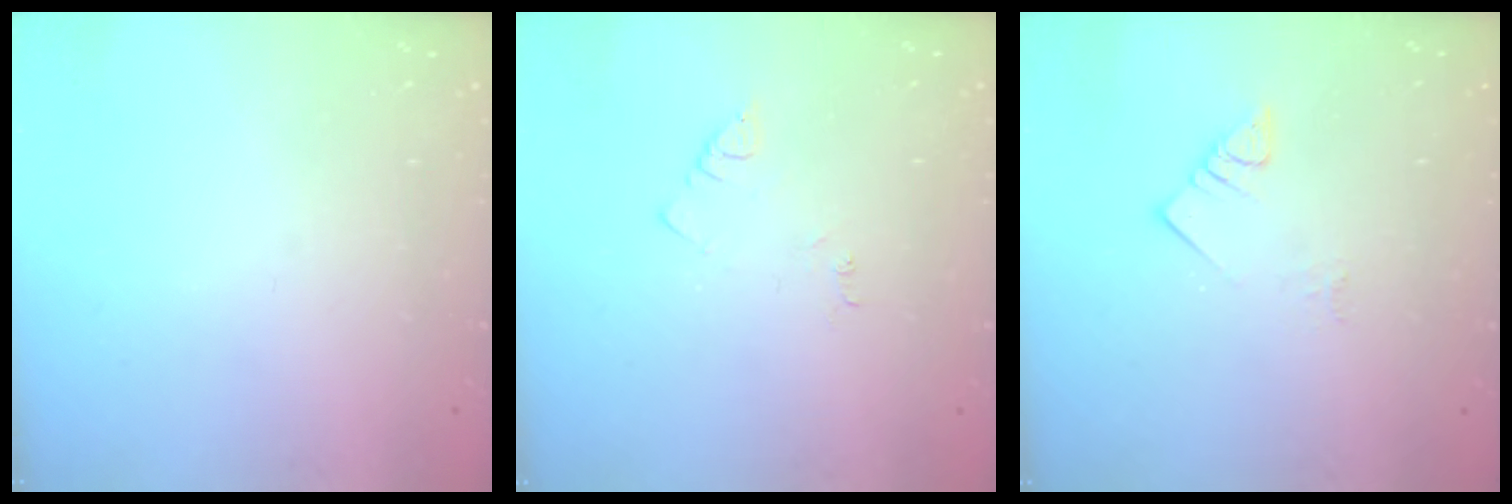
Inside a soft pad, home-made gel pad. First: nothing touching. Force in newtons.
{"total": 2.7, "press": 2.7, "slide": 0.4}
{"total": 3.6, "press": 3.6, "slide": 0.6}